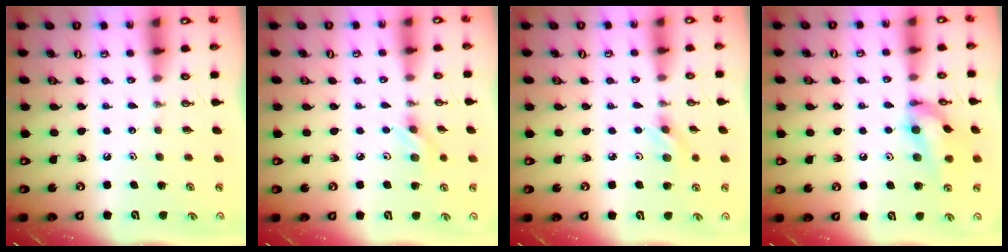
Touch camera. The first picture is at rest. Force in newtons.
{"total": 8.5, "press": 6.6, "slide": 5.3}
{"total": 7.9, "press": 5.9, "slide": 5.3}
{"total": 12.8, "press": 12.8, "slide": 0.6}